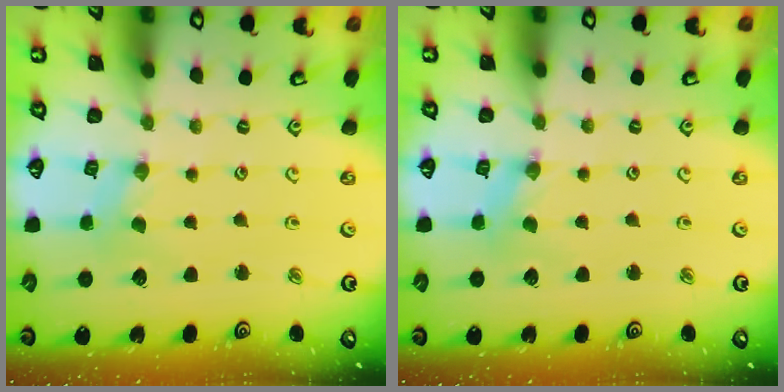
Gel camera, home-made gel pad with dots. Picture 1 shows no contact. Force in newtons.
{"total": 0.0}